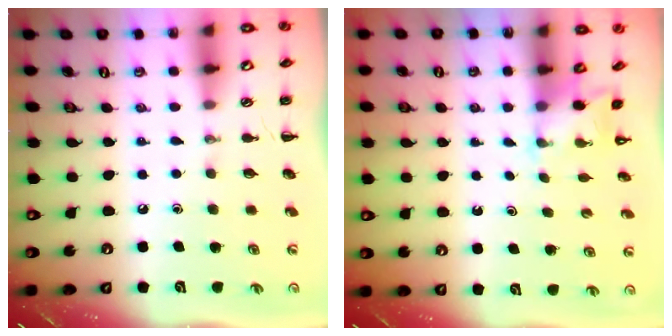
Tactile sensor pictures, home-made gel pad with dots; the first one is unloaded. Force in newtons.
{"total": 2.0, "press": 2.0, "slide": 0.5}